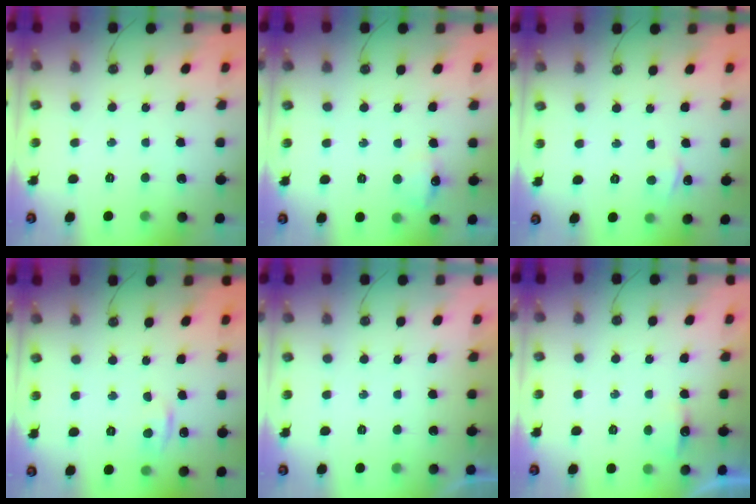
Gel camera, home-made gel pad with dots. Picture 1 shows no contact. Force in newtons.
{"total": 6.8, "press": 6.7, "slide": 0.9}
{"total": 2.3, "press": 2.2, "slide": 0.3}
{"total": 5.1, "press": 5.0, "slide": 0.7}
{"total": 0.0}
{"total": 3.8, "press": 3.7, "slide": 0.7}